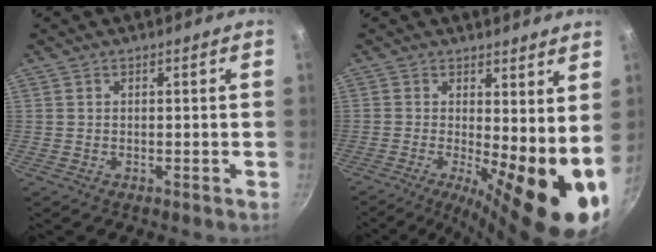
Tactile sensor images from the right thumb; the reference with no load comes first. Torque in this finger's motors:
{"motor_torque": [0.12, 1.68, 0.34, -0.12, 0.21]}